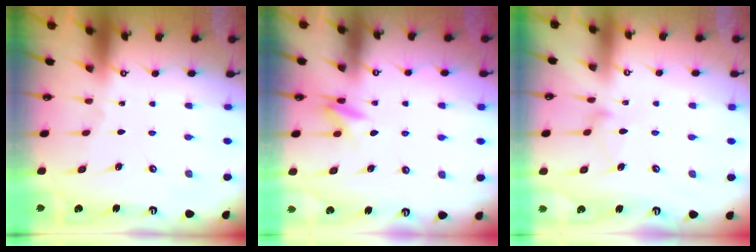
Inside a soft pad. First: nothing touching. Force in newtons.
{"total": 6.6, "press": 6.3, "slide": 1.9}
{"total": 7.3, "press": 7.3, "slide": 0.3}